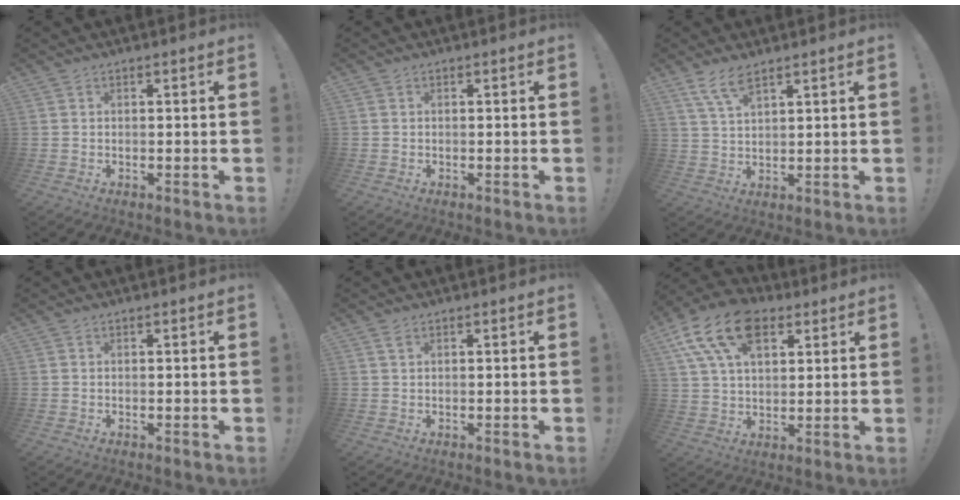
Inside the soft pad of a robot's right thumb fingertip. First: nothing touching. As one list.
[{"total": 0.7, "force": [-0.2, 0.7, 0.1], "torque": [0.000, 0.001, -0.003]}, {"total": 6.3, "force": [4.5, 1.7, 4.1], "torque": [-0.080, -0.017, 0.083]}, {"total": 0.0}, {"total": 1.6, "force": [1.0, 0.6, 1.2], "torque": [-0.016, -0.002, 0.017]}, {"total": 17.6, "force": [8.6, 10.8, 10.9], "torque": [-0.198, -0.035, 0.154]}]